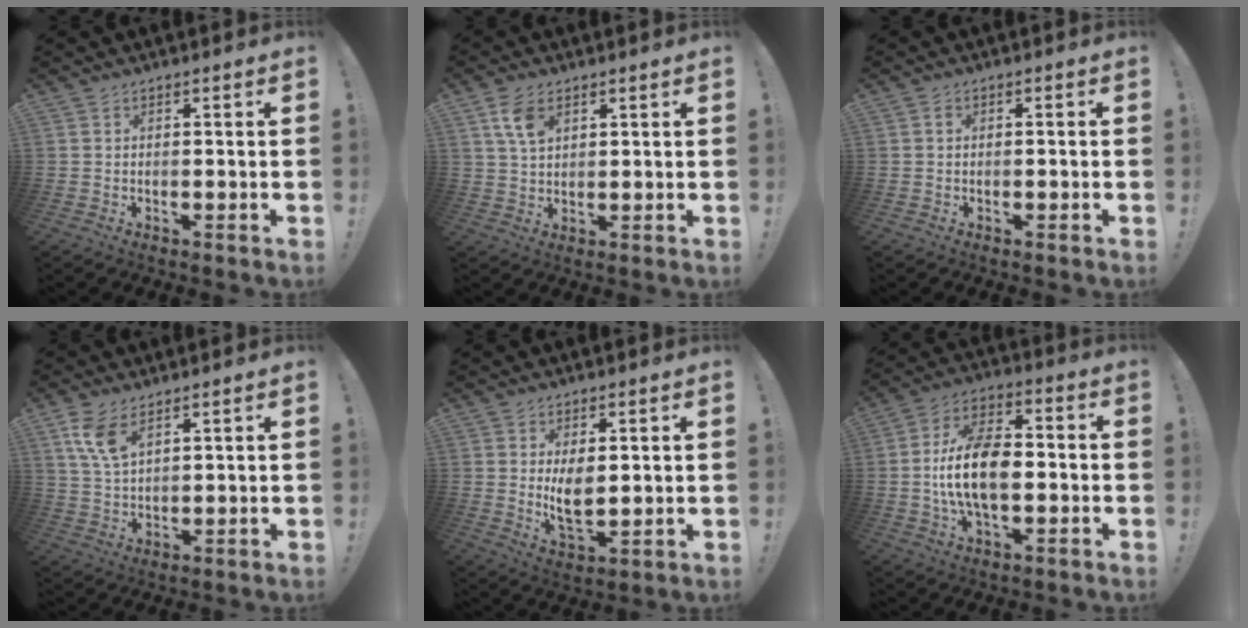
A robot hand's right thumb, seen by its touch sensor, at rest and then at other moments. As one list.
[{"total": 7.1, "force": [3.5, 4.1, 4.7], "torque": [-0.086, -0.008, 0.068]}, {"total": 0.7, "force": [-0.3, 0.5, 0.3], "torque": [-0.006, 0.003, -0.005]}, {"total": 8.1, "force": [4.7, 3.7, 5.4], "torque": [-0.107, -0.017, 0.088]}, {"total": 7.3, "force": [1.8, 3.9, 5.8], "torque": [-0.090, -0.019, 0.027]}, {"total": 15.2, "force": [-2.1, 8.2, 12.6], "torque": [-0.236, 0.008, -0.038]}]